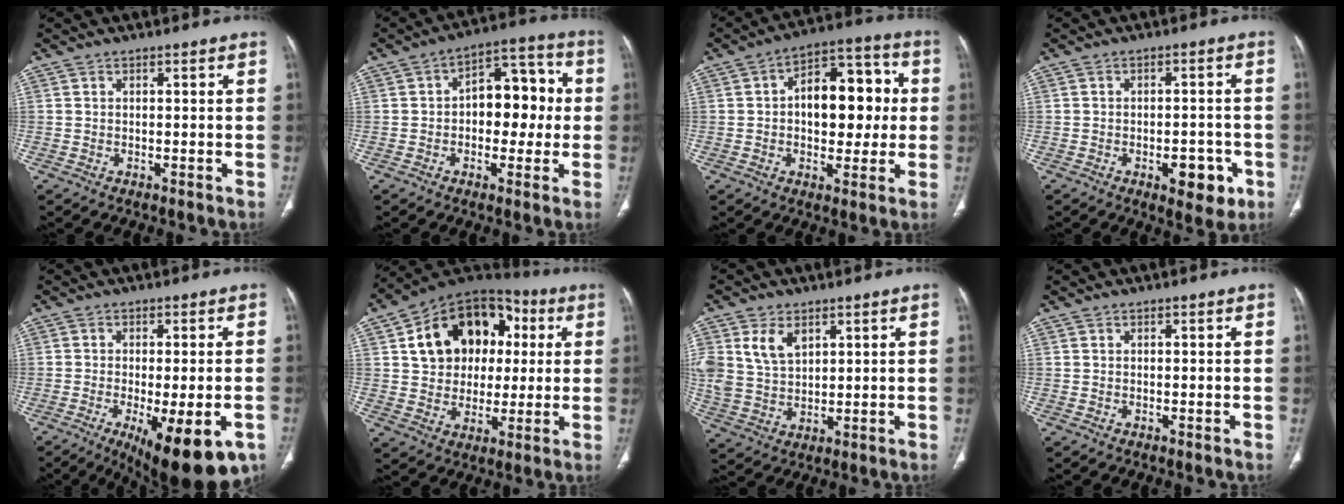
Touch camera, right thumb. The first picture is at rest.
{"total": 12.2, "force": [0.2, 7.7, 9.5], "torque": [-0.086, 0.036, -0.005]}
{"total": 15.2, "force": [1.0, 9.2, 12.1], "torque": [-0.127, 0.031, 0.010]}
{"total": 7.1, "force": [-2.9, 3.7, 5.3], "torque": [-0.045, 0.012, -0.032]}
{"total": 16.0, "force": [-7.5, 5.5, 13.0], "torque": [-0.155, -0.007, -0.098]}
{"total": 19.1, "force": [4.4, 14.6, 11.4], "torque": [-0.140, 0.023, 0.069]}
{"total": 8.9, "force": [3.9, 5.9, 5.4], "torque": [-0.095, -0.010, 0.090]}
{"total": 0.0}